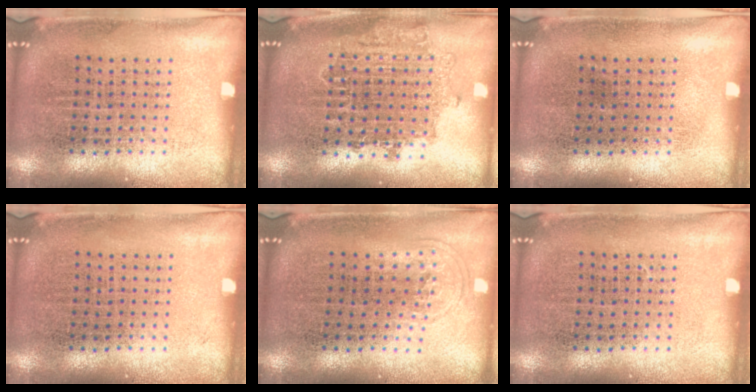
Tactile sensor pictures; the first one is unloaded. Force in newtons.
{"total": 1.6, "press": 1.3, "slide": 0.8}
{"total": 0.0}
{"total": 0.0}
{"total": 0.8, "press": 0.5, "slide": 0.7}
{"total": 0.0}